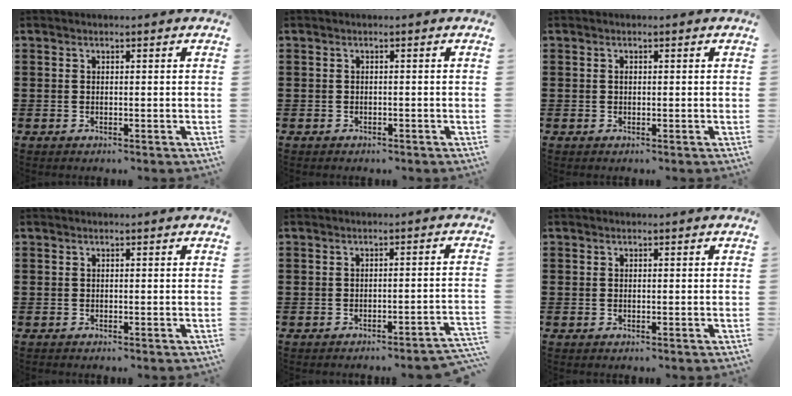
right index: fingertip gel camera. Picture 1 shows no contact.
{"total": 0.7, "force": [-0.6, 0.5, 0.0], "torque": [-0.002, 0.003, -0.014]}
{"total": 0.5, "force": [0.0, 0.3, 0.4], "torque": [-0.010, -0.001, 0.001]}
{"total": 0.0}
{"total": 1.8, "force": [-1.6, -0.3, 0.7], "torque": [-0.014, -0.003, -0.033]}
{"total": 0.0}